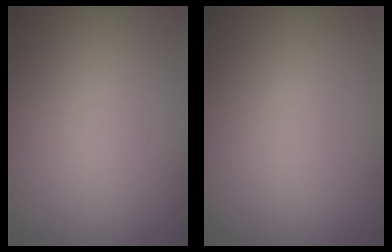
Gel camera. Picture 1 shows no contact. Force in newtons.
{"total": 0.0}